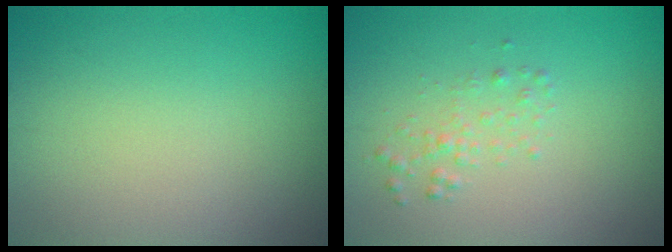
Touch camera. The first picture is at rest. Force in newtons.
{"total": 1.3, "press": 1.3, "slide": 0.0}